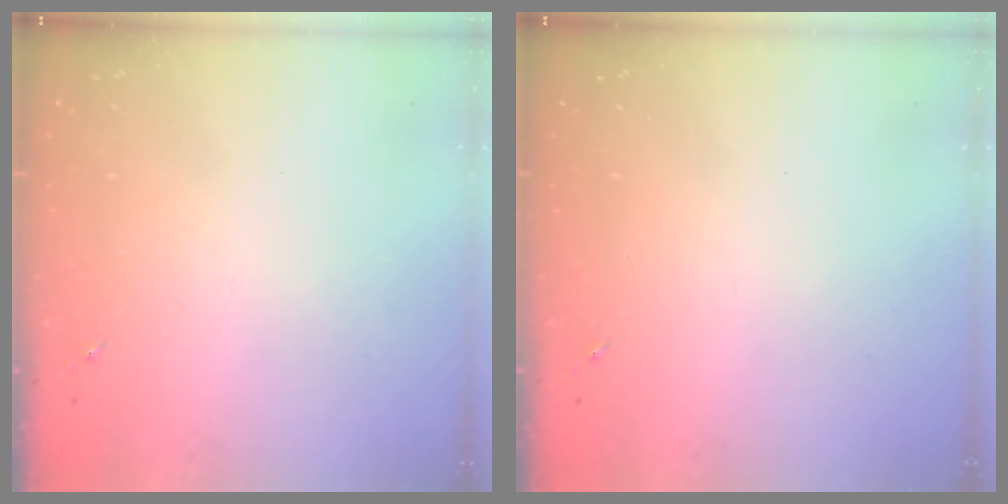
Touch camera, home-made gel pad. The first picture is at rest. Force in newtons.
{"total": 0.0}